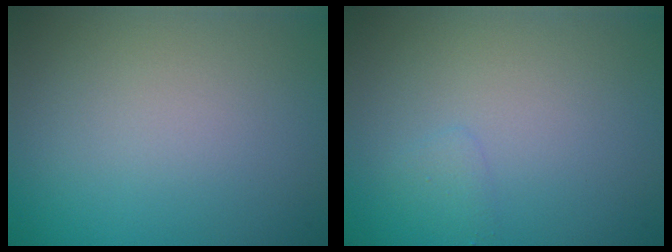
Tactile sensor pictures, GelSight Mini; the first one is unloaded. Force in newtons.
{"total": 0.8, "press": 0.8, "slide": 0.1}